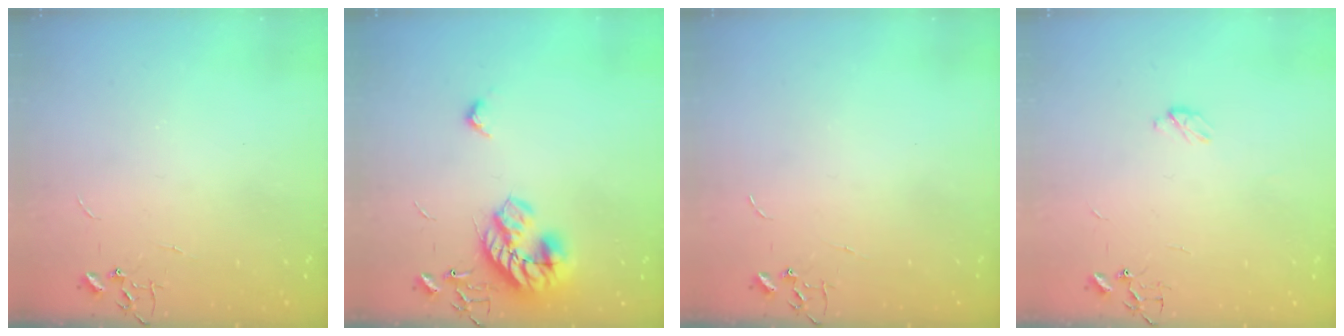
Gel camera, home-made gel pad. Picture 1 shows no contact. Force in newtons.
{"total": 16.7, "press": 16.7, "slide": 0.6}
{"total": 0.0}
{"total": 3.3, "press": 3.3, "slide": 0.5}